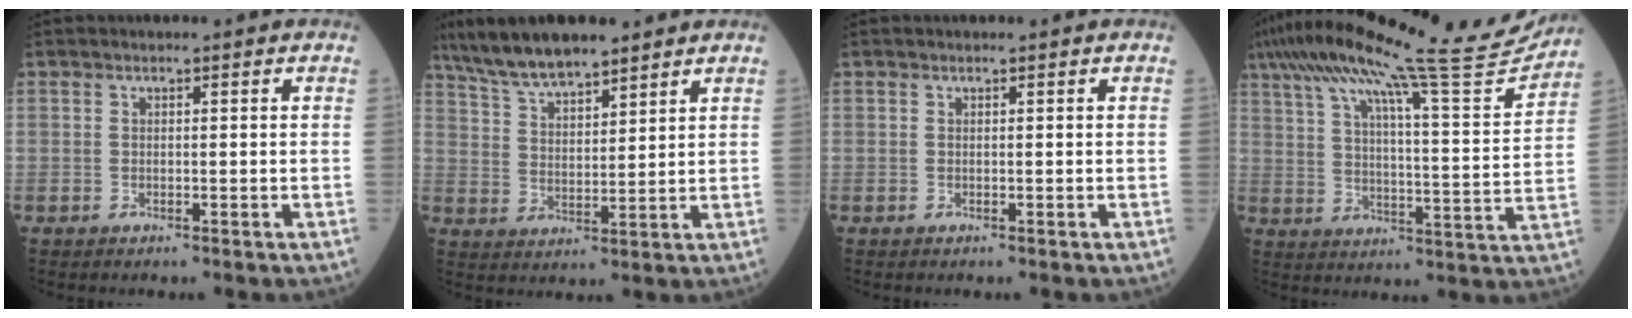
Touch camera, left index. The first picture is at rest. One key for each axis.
{"total": 9.9, "fx": 8.4, "fy": 1.8, "fz": 4.8, "tx": -0.100, "ty": 0.019, "tz": 0.159}
{"total": 0.0}
{"total": 25.7, "fx": 22.5, "fy": 0.4, "fz": 12.4, "tx": -0.214, "ty": -0.026, "tz": 0.311}